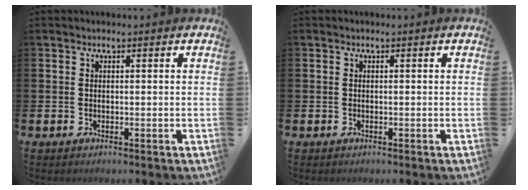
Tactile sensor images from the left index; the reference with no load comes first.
{"total": 0.0}